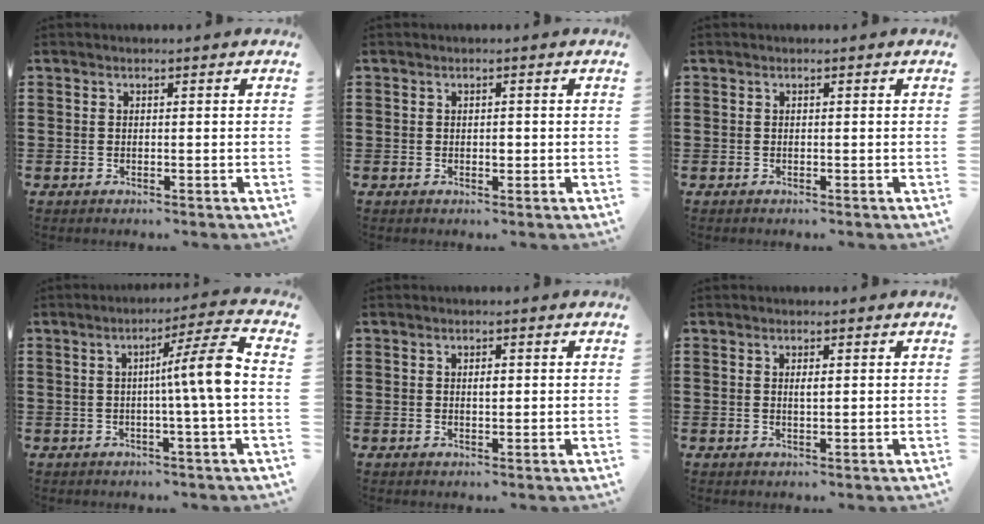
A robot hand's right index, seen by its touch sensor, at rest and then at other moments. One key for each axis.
{"total": 1.2, "fx": 0.0, "fy": 0.6, "fz": 1.0, "tx": -0.020, "ty": 0.001, "tz": -0.001}
{"total": 0.0}
{"total": 8.3, "fx": 0.0, "fy": -0.3, "fz": 8.3, "tx": -0.126, "ty": -0.012, "tz": -0.013}
{"total": 1.2, "fx": 0.2, "fy": 0.5, "fz": 1.1, "tx": -0.022, "ty": 0.003, "tz": 0.002}
{"total": 1.2, "fx": 0.3, "fy": 0.3, "fz": 1.1, "tx": -0.022, "ty": 0.002, "tz": 0.004}